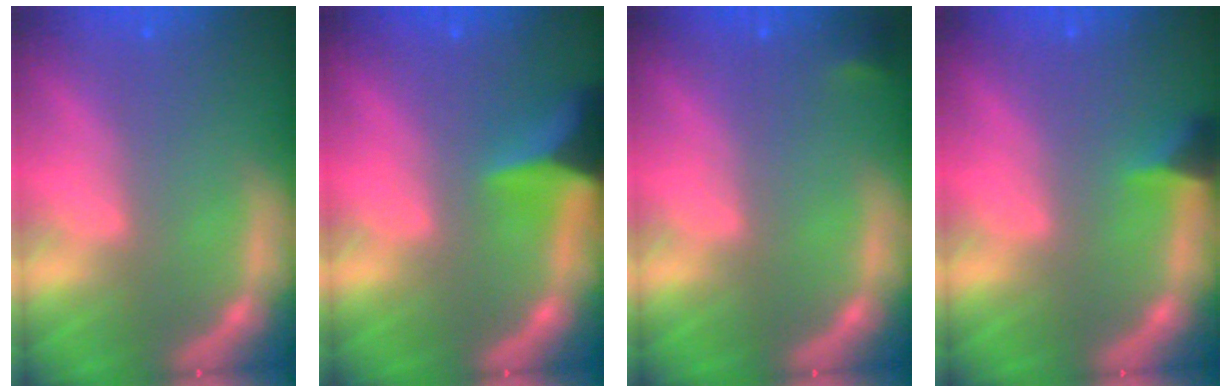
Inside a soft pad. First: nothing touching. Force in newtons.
{"total": 5.4}
{"total": 0.9}
{"total": 1.9}